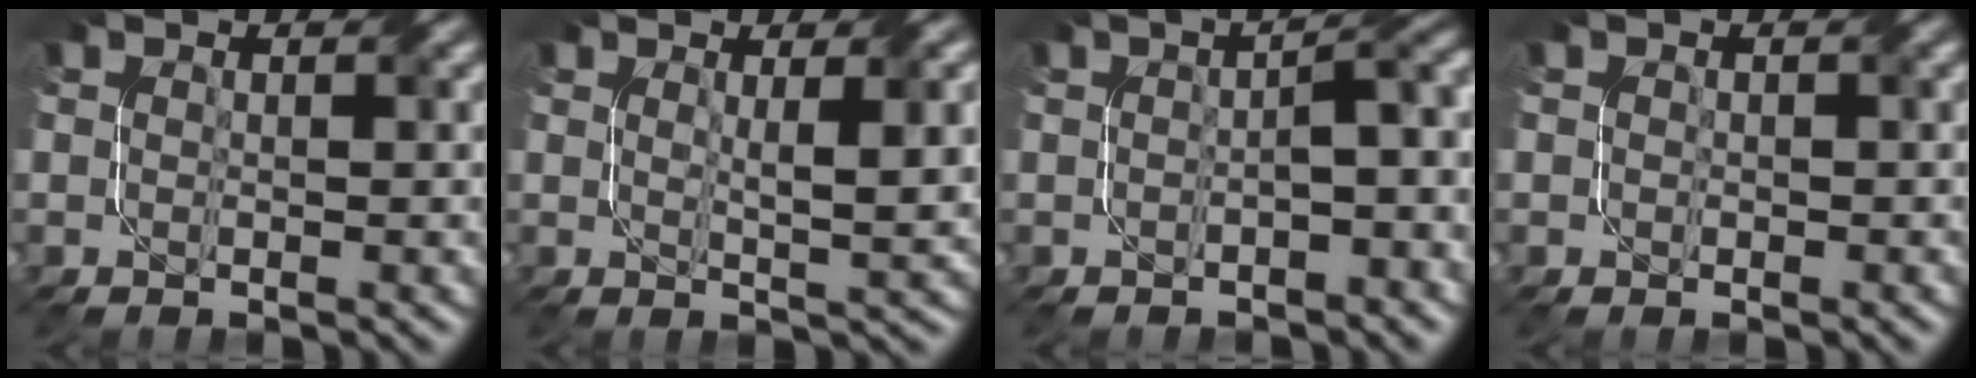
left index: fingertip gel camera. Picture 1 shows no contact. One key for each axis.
{"total": 4.0, "fx": 1.2, "fy": 0.8, "fz": 3.7, "tx": -0.048, "ty": -0.001, "tz": 0.019}
{"total": 4.2, "fx": -0.6, "fy": 1.1, "fz": 4.0, "tx": -0.052, "ty": 0.014, "tz": -0.011}
{"total": 0.6, "fx": 0.2, "fy": 0.6, "fz": 0.0, "tx": 0.005, "ty": -0.002, "tz": -0.002}